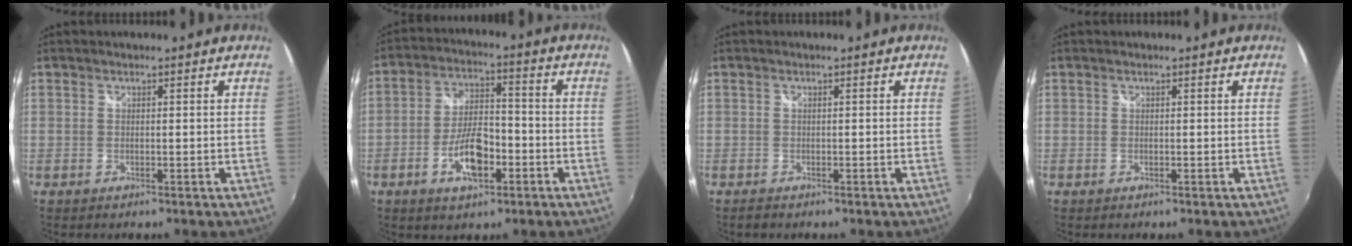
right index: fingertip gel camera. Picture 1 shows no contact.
{"total": 9.6, "force": [-4.1, 4.3, 7.6], "torque": [-0.149, 0.005, -0.065]}
{"total": 0.7, "force": [-0.7, 0.3, 0.3], "torque": [-0.009, -0.003, -0.010]}
{"total": 0.0}